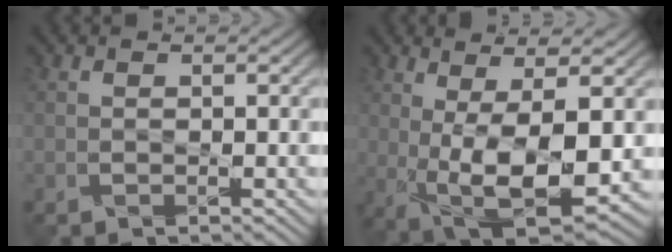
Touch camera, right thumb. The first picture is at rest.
{"total": 11.0, "force": [-0.2, 3.7, 10.3], "torque": [-0.195, -0.007, 0.004]}